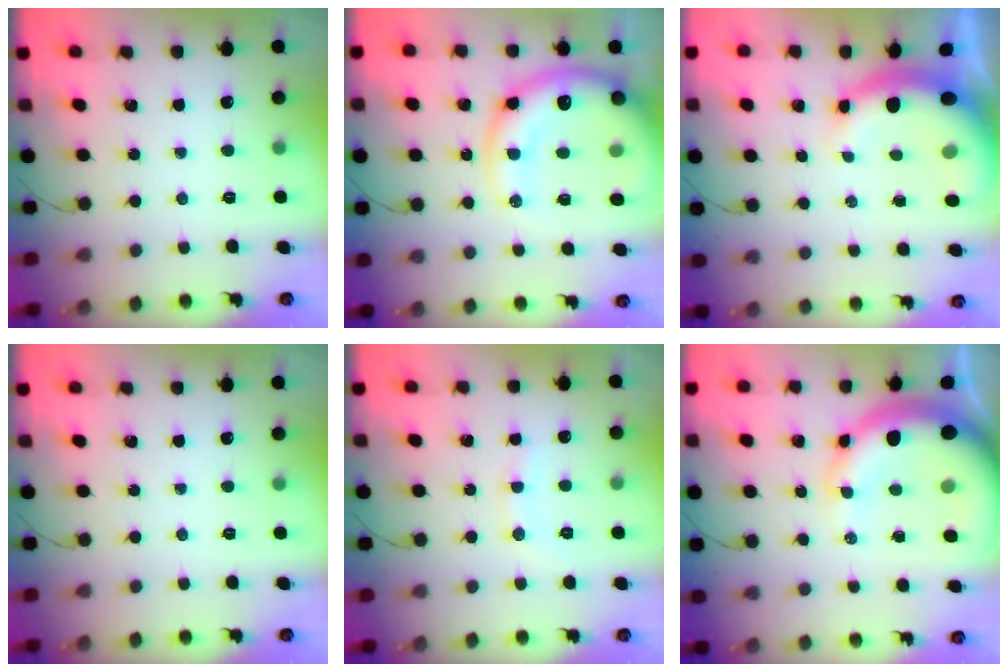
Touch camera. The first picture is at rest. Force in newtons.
{"total": 20.5, "press": 20.0, "slide": 4.4}
{"total": 9.4, "press": 9.2, "slide": 1.8}
{"total": 0.0}
{"total": 7.1, "press": 6.9, "slide": 1.4}
{"total": 16.7, "press": 16.3, "slide": 3.4}